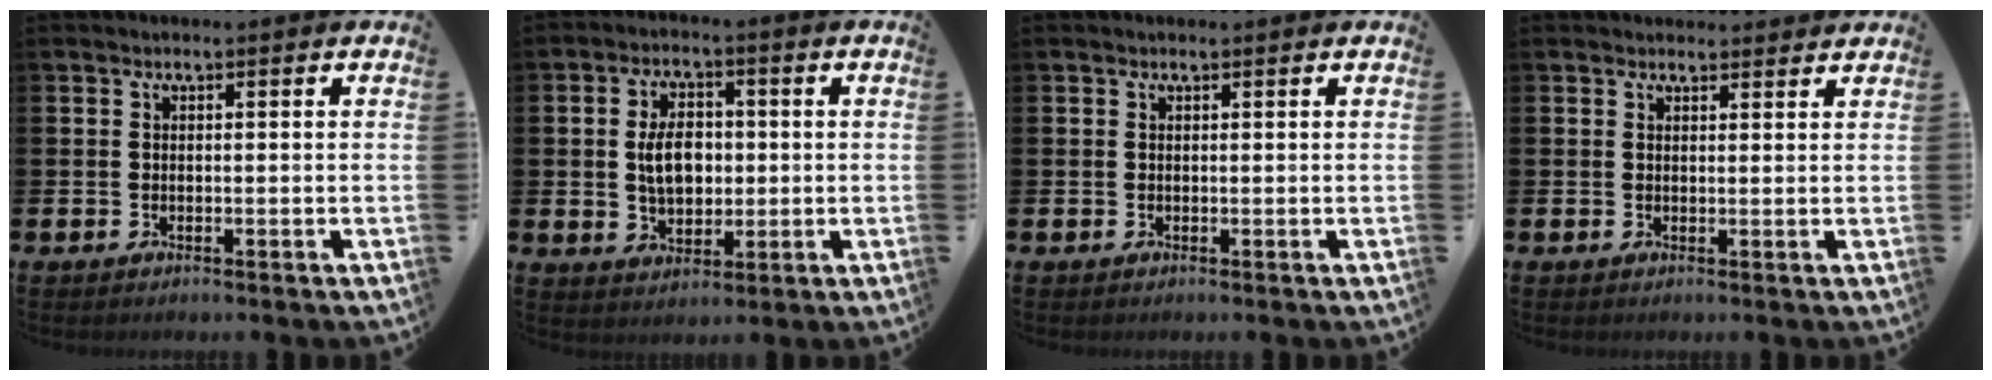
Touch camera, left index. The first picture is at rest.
{"total": 5.8, "force": [0.5, 3.8, 4.3], "torque": [-0.067, 0.006, 0.001]}
{"total": 0.0}
{"total": 1.6, "force": [1.6, 0.4, -0.1], "torque": [0.012, -0.007, 0.027]}